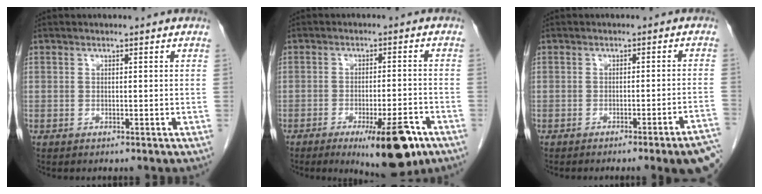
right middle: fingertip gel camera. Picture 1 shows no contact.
{"total": 11.0, "force": [-6.4, 2.3, 8.7], "torque": [-0.118, -0.014, -0.087]}
{"total": 8.3, "force": [-6.4, -0.5, 5.2], "torque": [-0.042, -0.004, -0.080]}